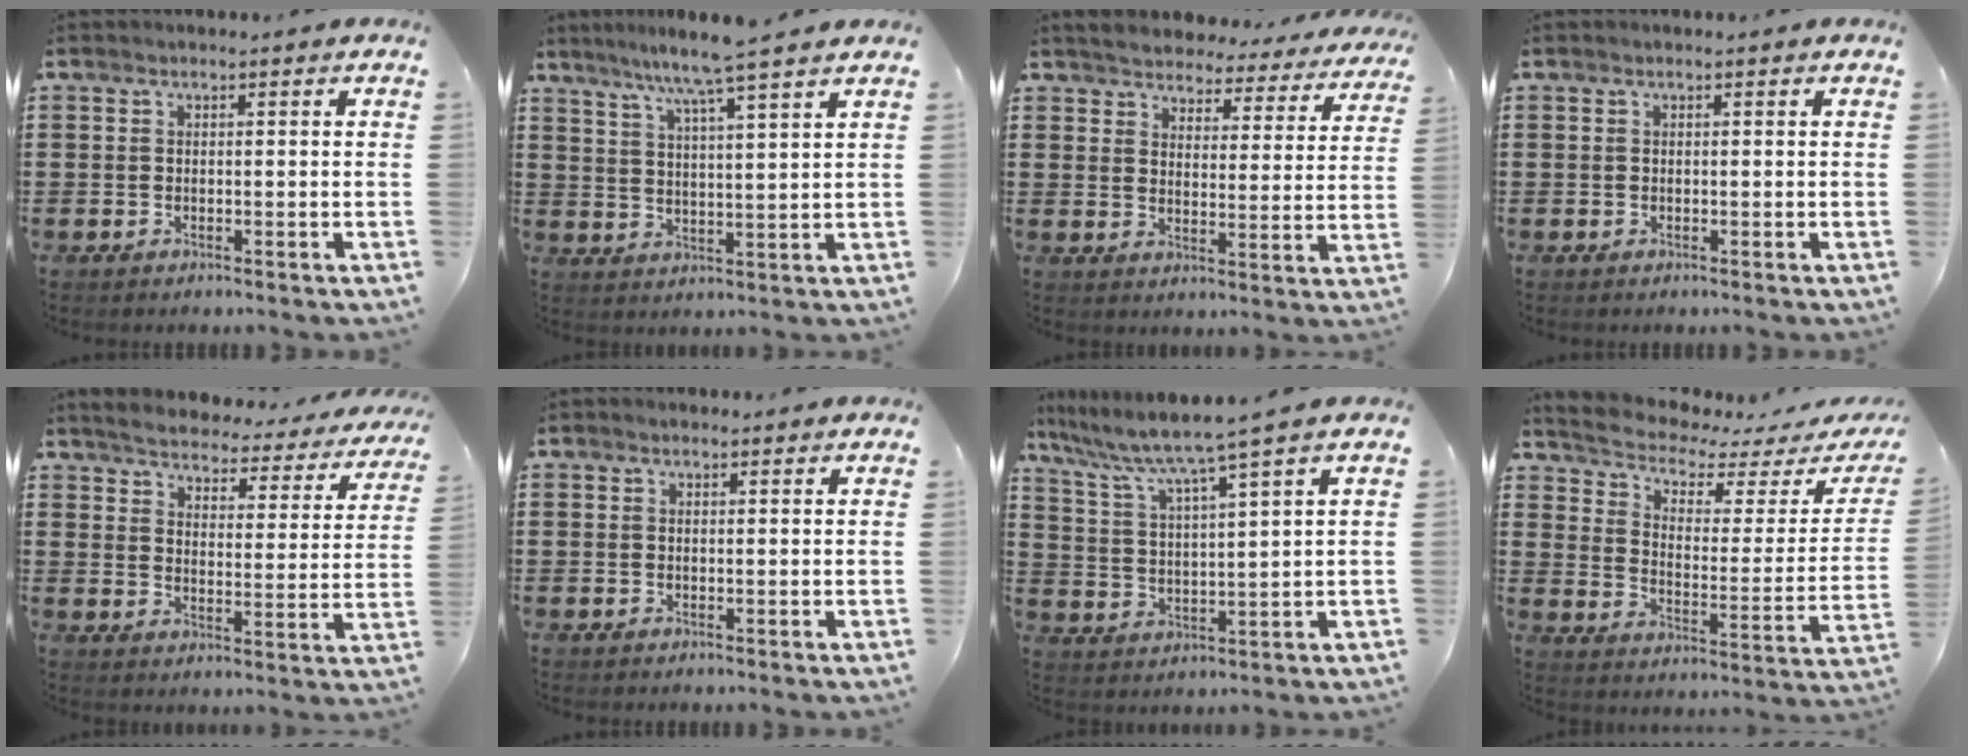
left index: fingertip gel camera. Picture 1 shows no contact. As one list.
[{"total": 6.2, "force": [5.2, -1.5, 3.0], "torque": [-0.076, -0.028, 0.086]}, {"total": 4.3, "force": [4.3, 0.2, 0.1], "torque": [-0.031, -0.035, 0.070]}, {"total": 0.0}, {"total": 3.5, "force": [3.4, 0.0, 0.5], "torque": [-0.034, -0.033, 0.052]}, {"total": 0.6, "force": [0.5, 0.2, 0.3], "torque": [-0.007, 0.001, 0.010]}, {"total": 5.6, "force": [4.6, -0.9, 3.0], "torque": [-0.082, -0.041, 0.069]}, {"total": 3.6, "force": [2.9, 1.2, 1.8], "torque": [-0.055, -0.029, 0.041]}]